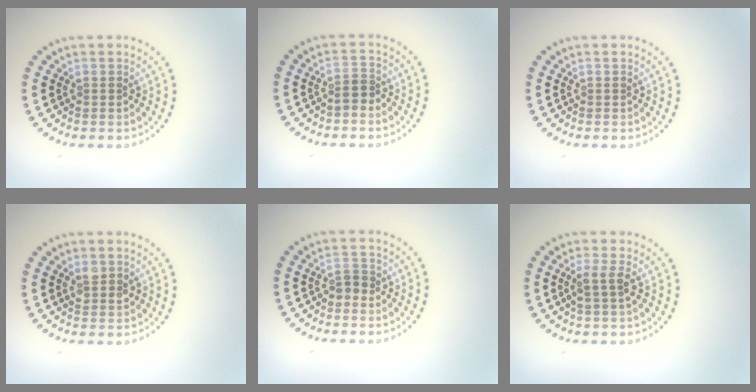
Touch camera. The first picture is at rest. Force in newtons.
{"total": 1.1, "press": 0.9, "slide": 0.7}
{"total": 0.0}
{"total": 1.4, "press": 1.3, "slide": 0.5}
{"total": 1.1, "press": 1.1, "slide": 0.4}
{"total": 1.7, "press": 1.4, "slide": 0.9}